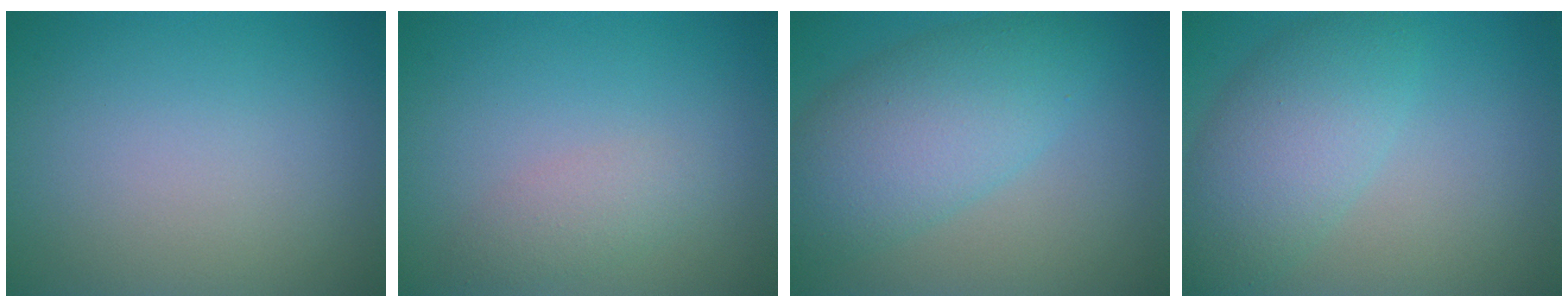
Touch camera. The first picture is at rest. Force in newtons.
{"total": 1.8, "press": 1.8, "slide": 0.1}
{"total": 7.0, "press": 7.0, "slide": 0.2}
{"total": 5.5, "press": 5.5, "slide": 0.1}